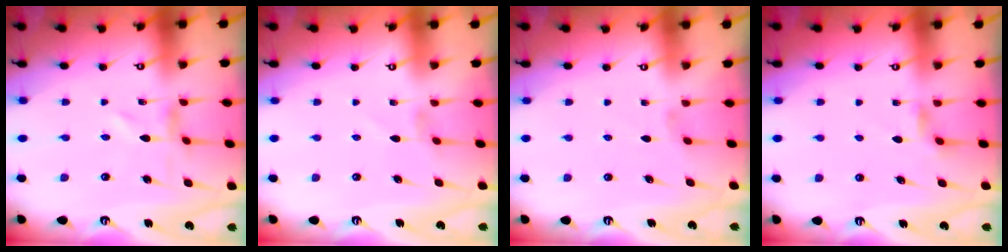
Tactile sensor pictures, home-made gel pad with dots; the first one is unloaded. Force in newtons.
{"total": 0.8, "press": 0.7, "slide": 0.2}
{"total": 1.0, "press": 0.9, "slide": 0.4}
{"total": 2.3, "press": 2.3, "slide": 0.4}